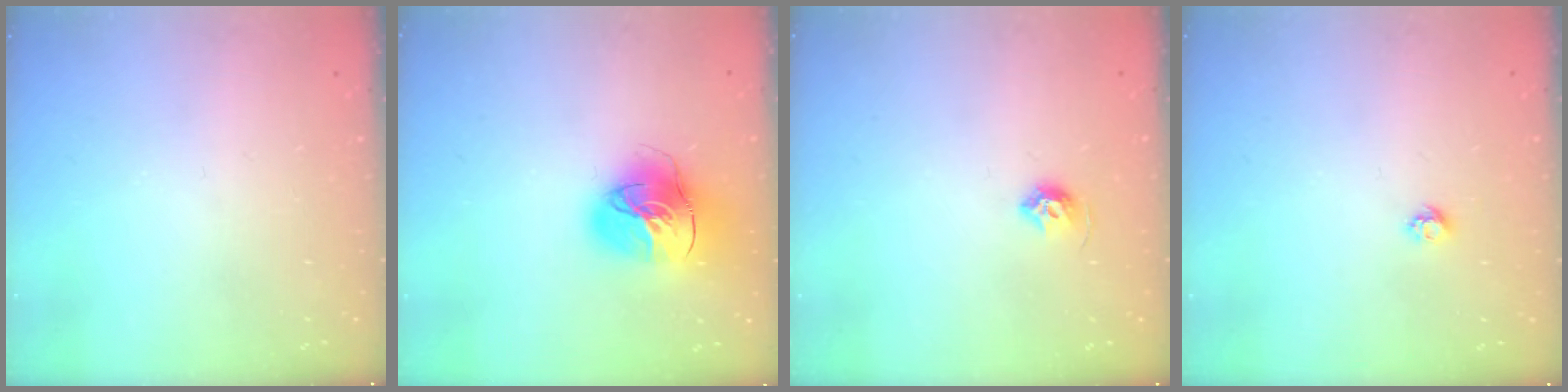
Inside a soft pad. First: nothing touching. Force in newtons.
{"total": 17.2, "press": 17.1, "slide": 2.0}
{"total": 6.4, "press": 6.4, "slide": 1.1}
{"total": 4.3, "press": 4.3, "slide": 0.5}